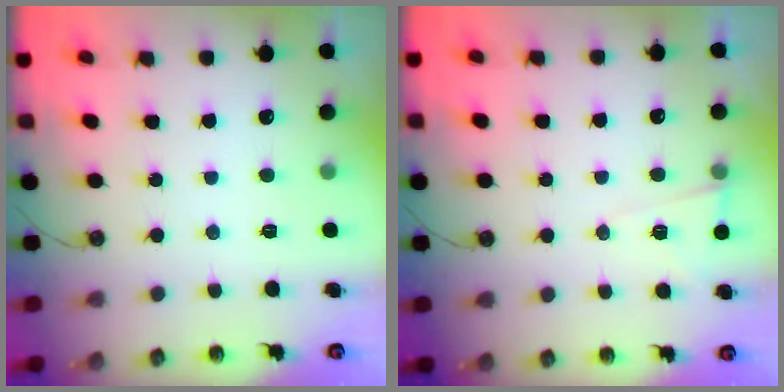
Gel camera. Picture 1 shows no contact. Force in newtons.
{"total": 5.5, "press": 5.4, "slide": 1.0}